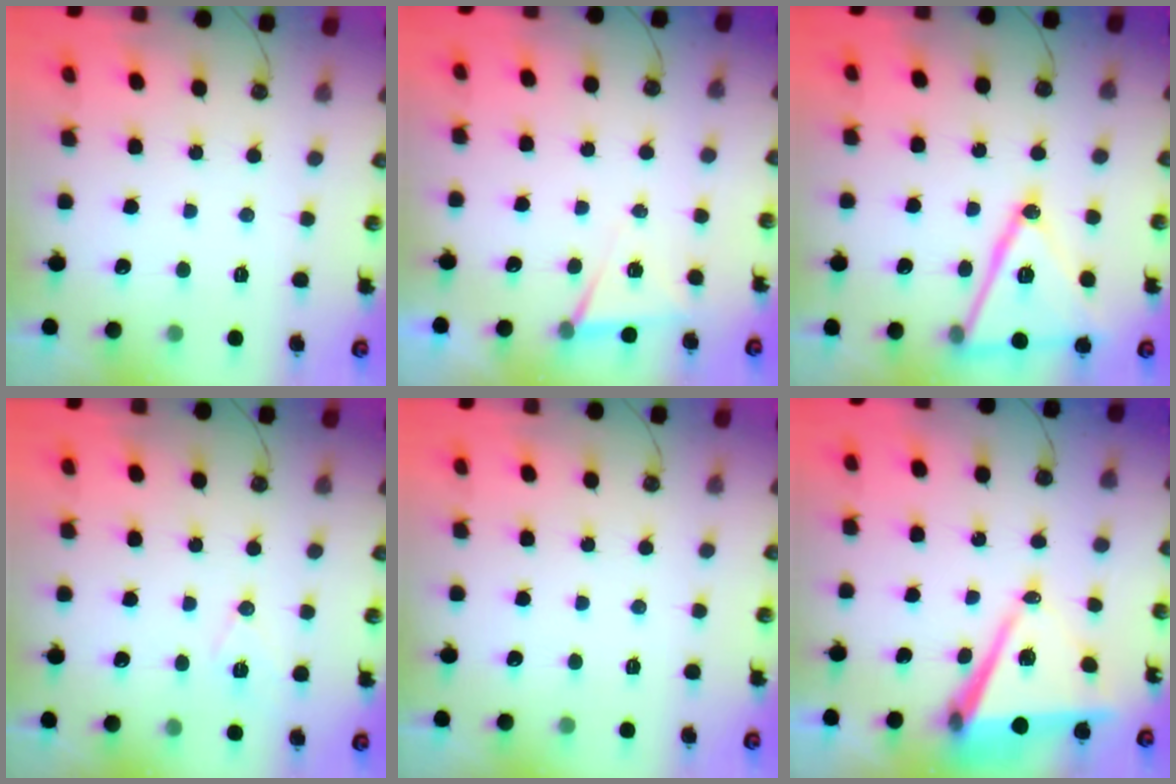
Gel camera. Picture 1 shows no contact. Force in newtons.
{"total": 6.3, "press": 4.2, "slide": 4.7}
{"total": 19.0, "press": 18.7, "slide": 3.4}
{"total": 8.0, "press": 6.9, "slide": 4.1}
{"total": 0.0}
{"total": 9.5, "press": 8.6, "slide": 3.9}